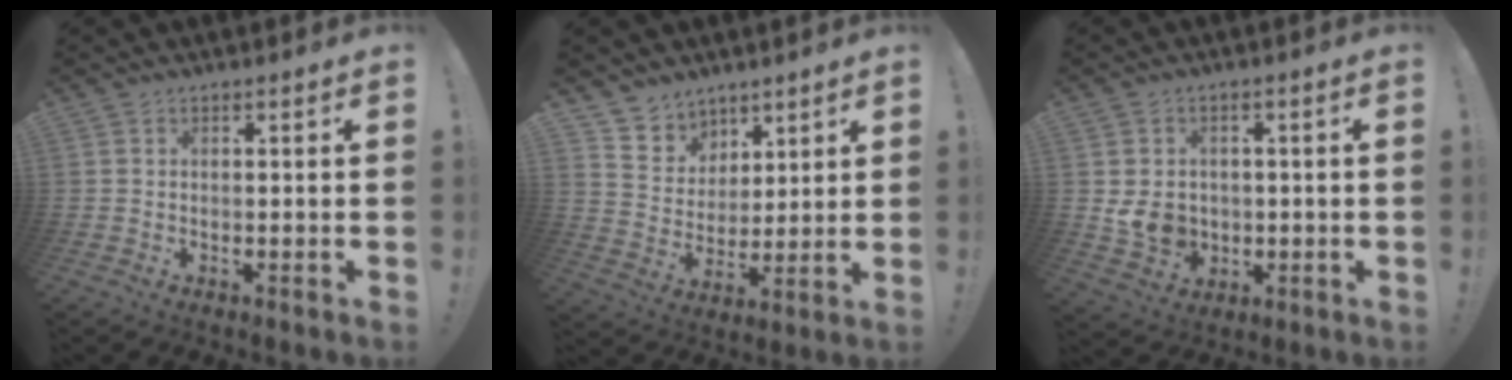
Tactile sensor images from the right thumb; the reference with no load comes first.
{"total": 8.0, "force": [5.6, 5.7, 0.2], "torque": [-0.015, -0.055, 0.115]}
{"total": 8.4, "force": [-0.3, 7.4, 4.0], "torque": [-0.081, 0.005, 0.000]}